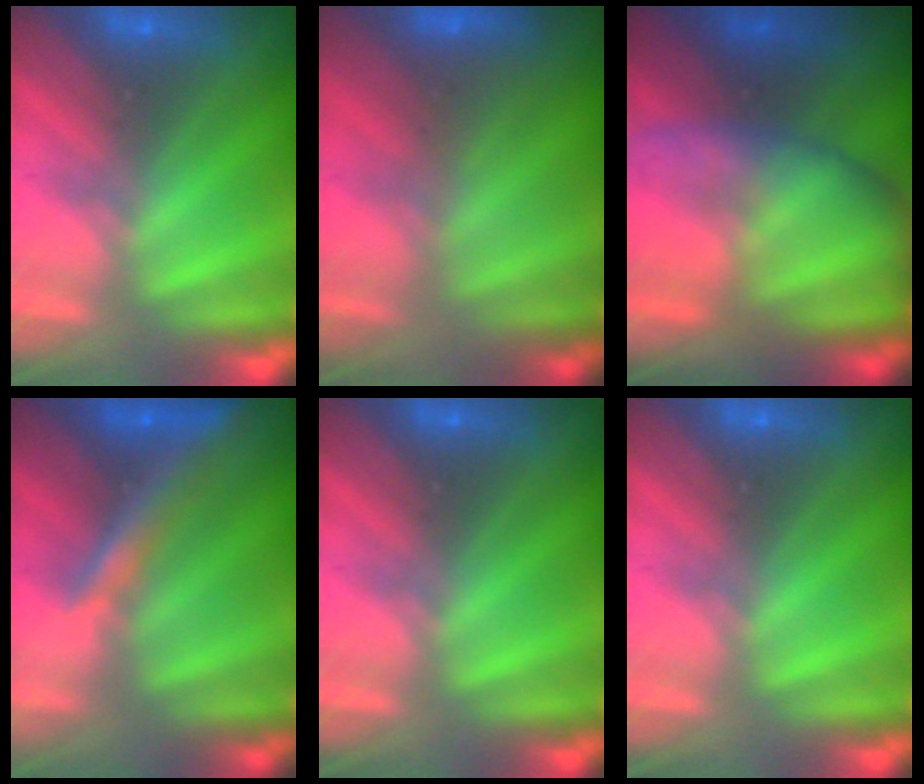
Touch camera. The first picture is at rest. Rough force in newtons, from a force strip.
{"total": 3.0}
{"total": 5.7}
{"total": 7.5}
{"total": 0.0}
{"total": 0.0}